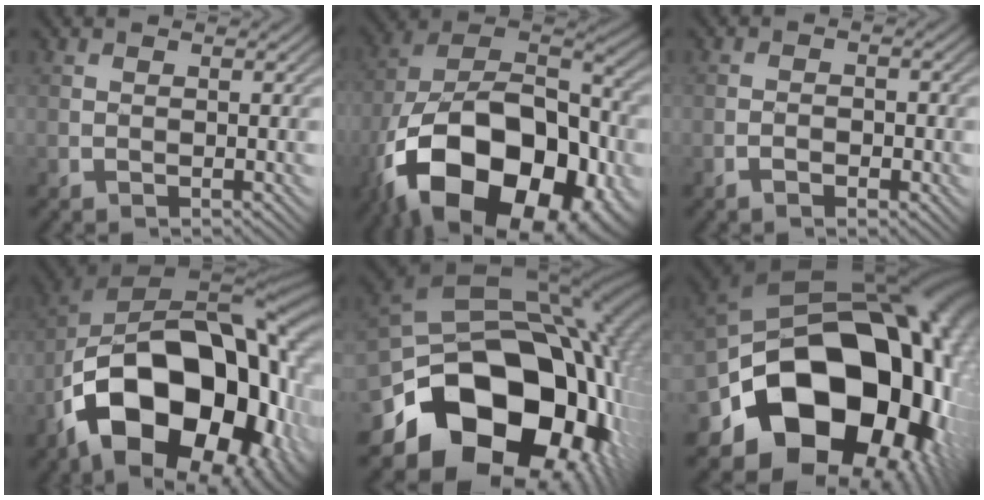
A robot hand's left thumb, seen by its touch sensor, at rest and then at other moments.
{"total": 22.8, "force": [-10.7, 13.4, 15.1], "torque": [-0.296, -0.036, -0.157]}
{"total": 2.2, "force": [-1.2, 1.1, 1.5], "torque": [-0.021, 0.002, -0.022]}
{"total": 22.7, "force": [-7.5, 13.1, 17.0], "torque": [-0.313, -0.045, -0.091]}
{"total": 22.4, "force": [-7.3, 15.5, 14.4], "torque": [-0.273, -0.049, -0.102]}
{"total": 22.1, "force": [-6.2, 15.4, 14.6], "torque": [-0.255, -0.053, -0.072]}